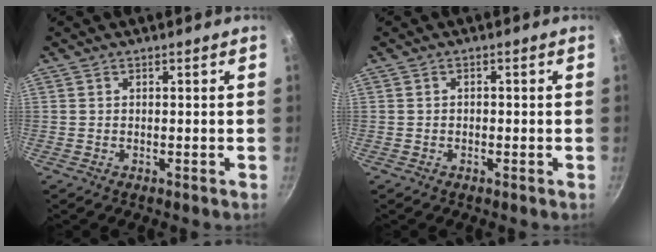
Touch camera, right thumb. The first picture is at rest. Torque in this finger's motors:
{"motor_torque": [-0.58, -0.43, -0.25, 0.22, 0.00]}